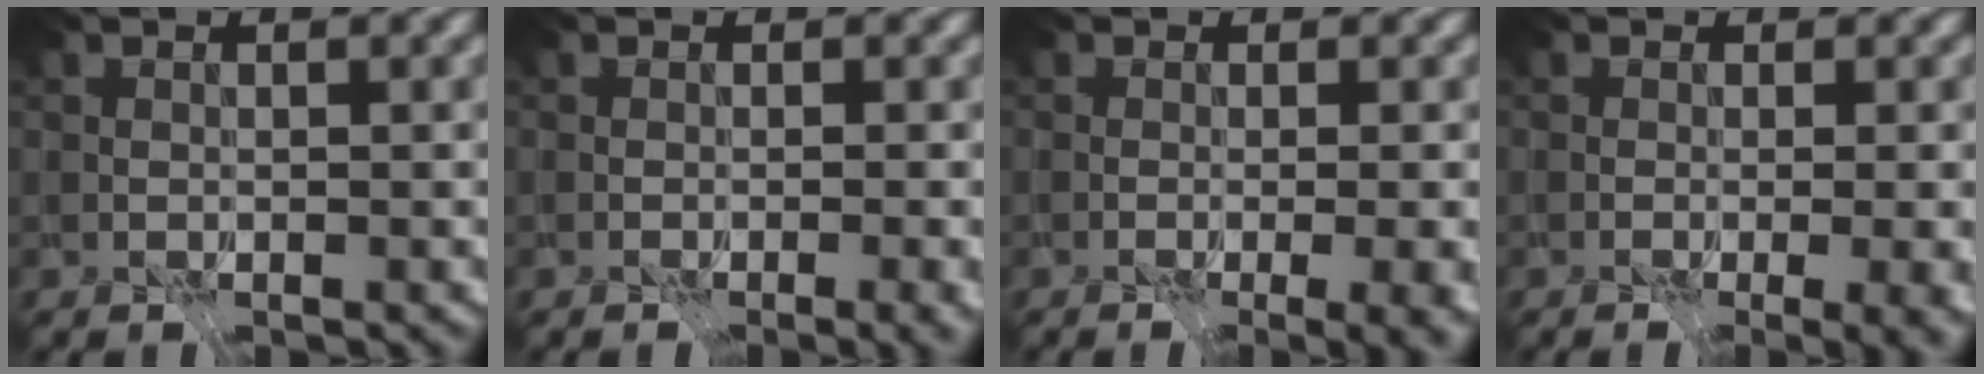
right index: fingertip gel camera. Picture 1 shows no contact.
{"total": 2.9, "force": [-1.2, 1.3, 2.3], "torque": [-0.007, -0.012, -0.009]}
{"total": 6.3, "force": [-1.6, 2.8, 5.4], "torque": [-0.047, -0.019, 0.006]}
{"total": 5.4, "force": [-1.2, 2.4, 4.7], "torque": [-0.040, -0.018, 0.007]}